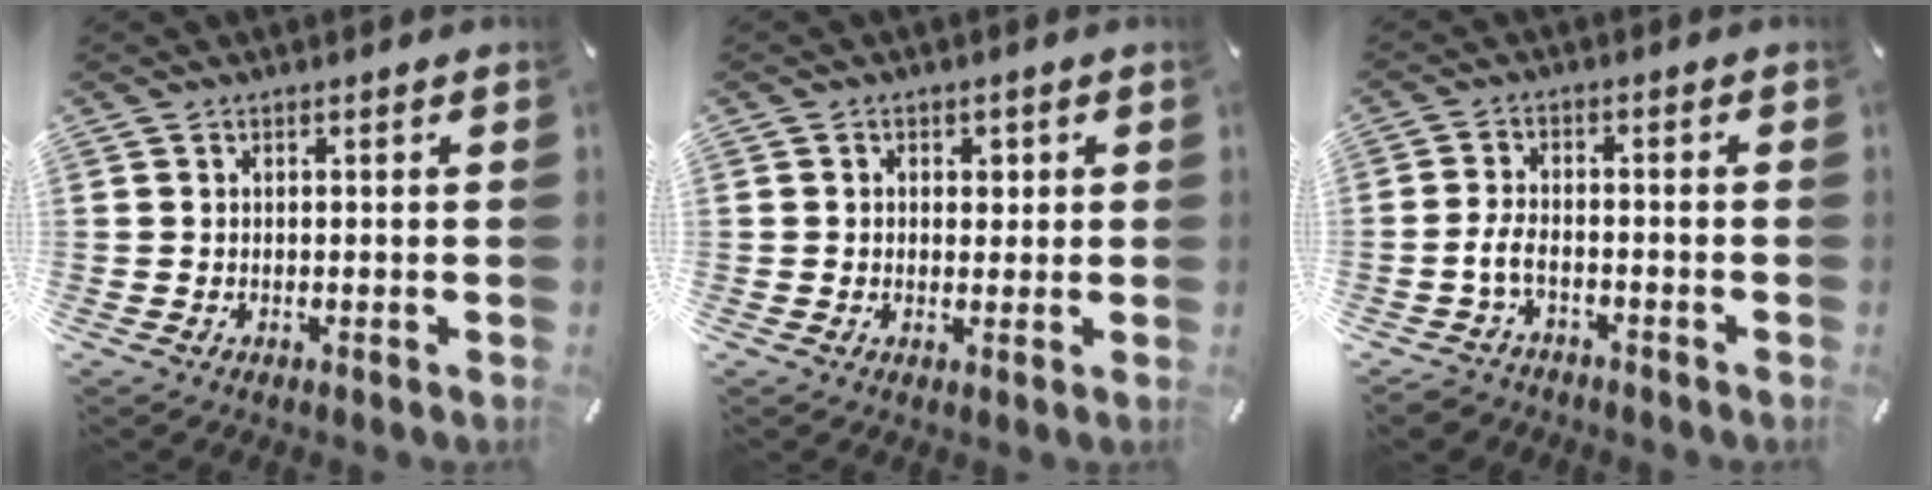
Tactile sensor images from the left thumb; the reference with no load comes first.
{"total": 2.4, "force": [0.3, 2.0, 1.2], "torque": [-0.003, -0.002, -0.004]}
{"total": 5.2, "force": [-2.6, 3.0, 3.4], "torque": [-0.083, 0.011, -0.055]}